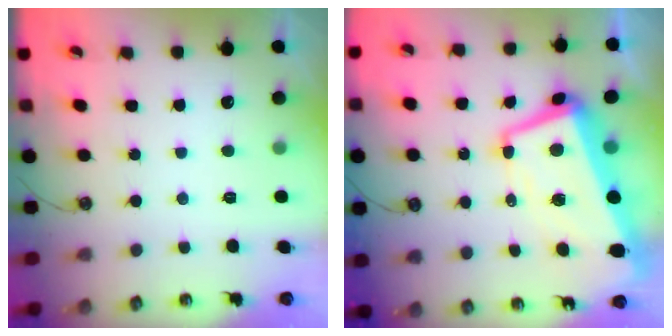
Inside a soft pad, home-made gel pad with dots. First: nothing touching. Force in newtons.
{"total": 10.8, "press": 10.6, "slide": 2.4}